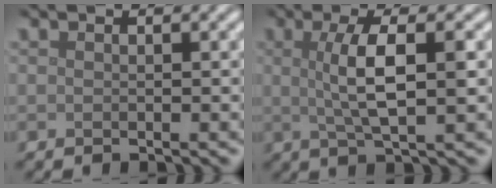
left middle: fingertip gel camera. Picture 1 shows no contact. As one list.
[{"total": 4.6, "force": [0.5, 1.1, 4.5], "torque": [-0.084, 0.003, 0.010]}]